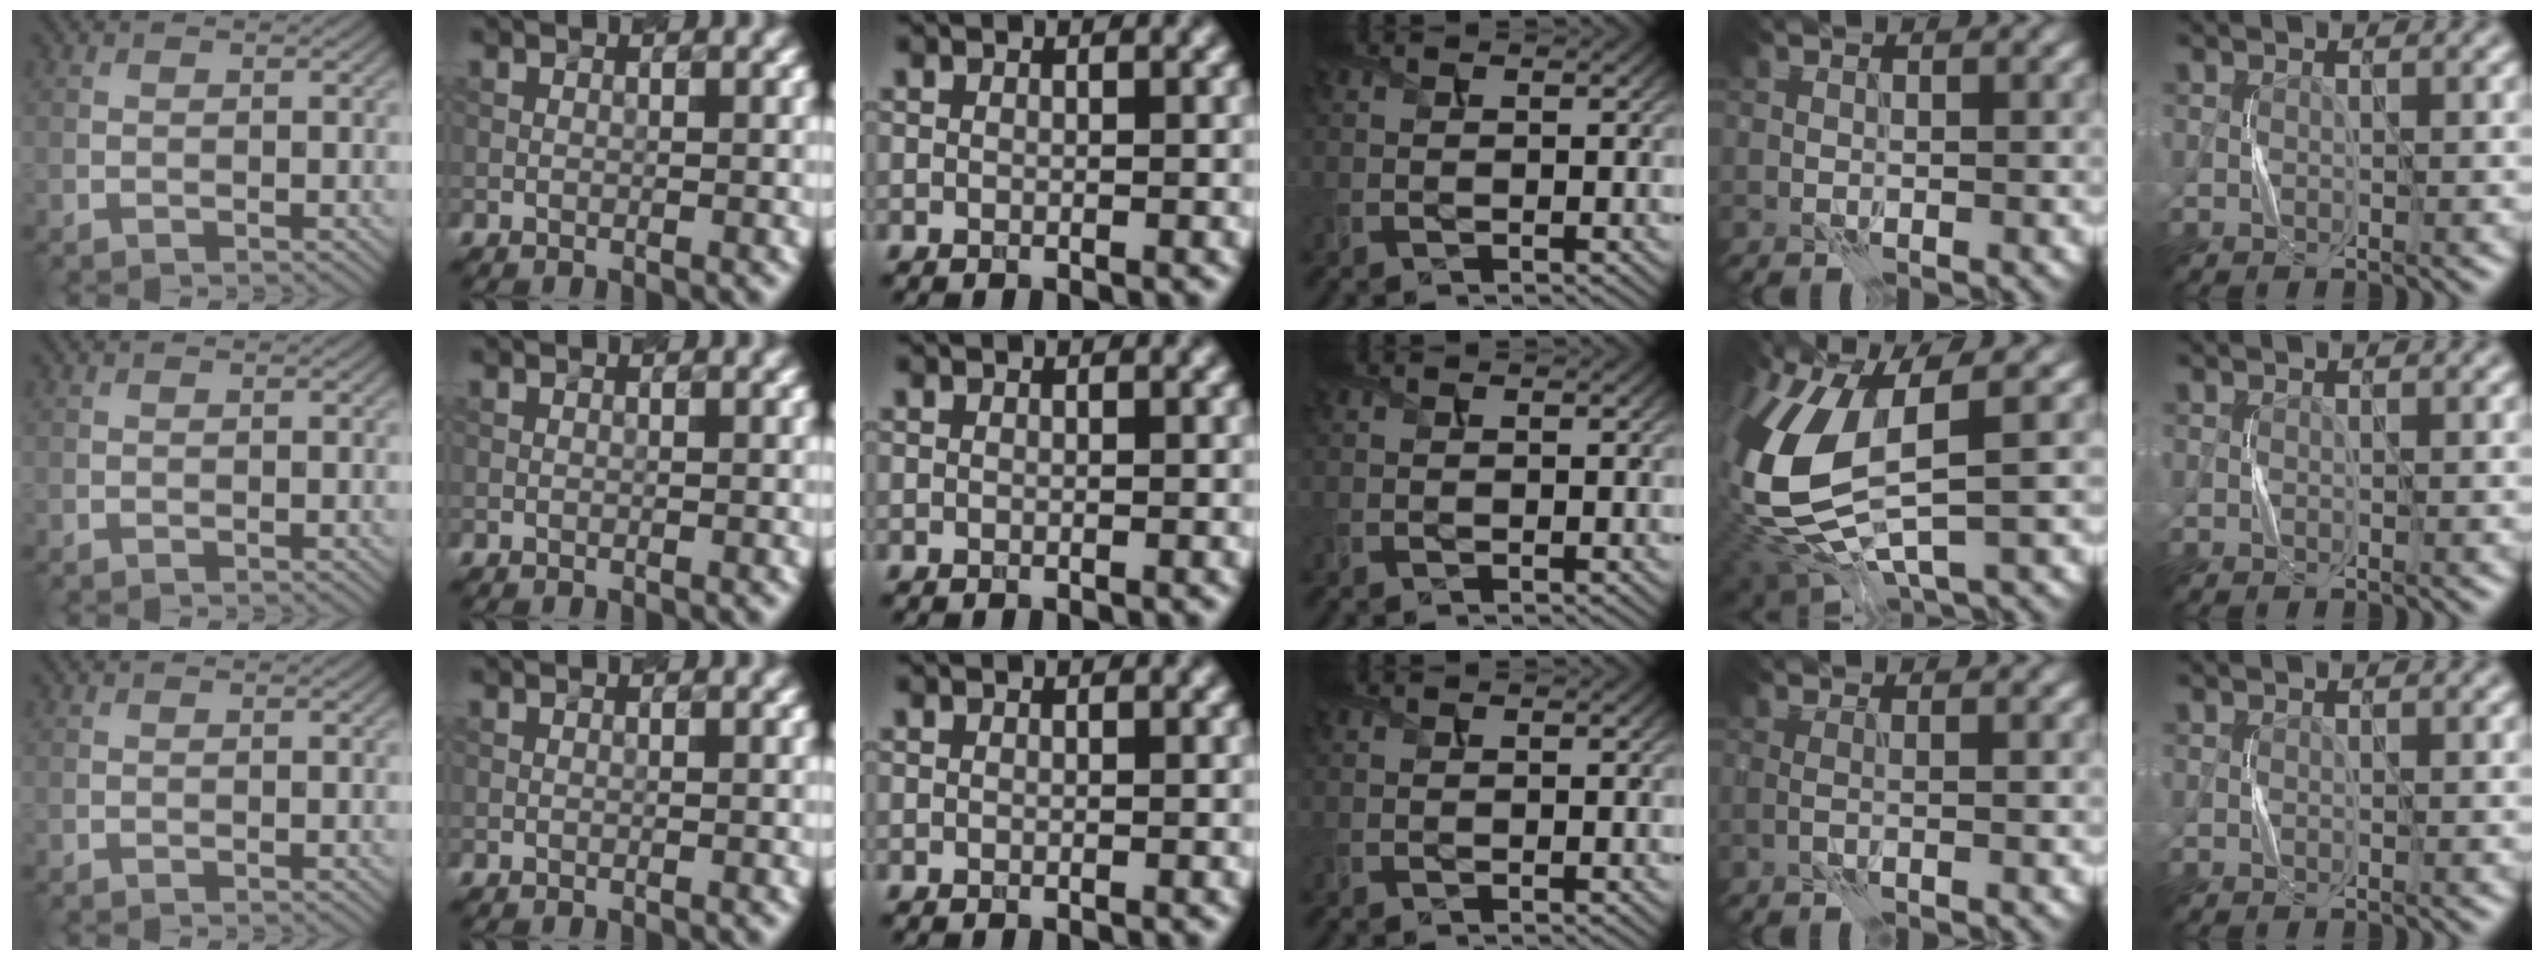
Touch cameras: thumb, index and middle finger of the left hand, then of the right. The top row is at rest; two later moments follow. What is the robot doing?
{"motion": "press", "object": "sticky note"}